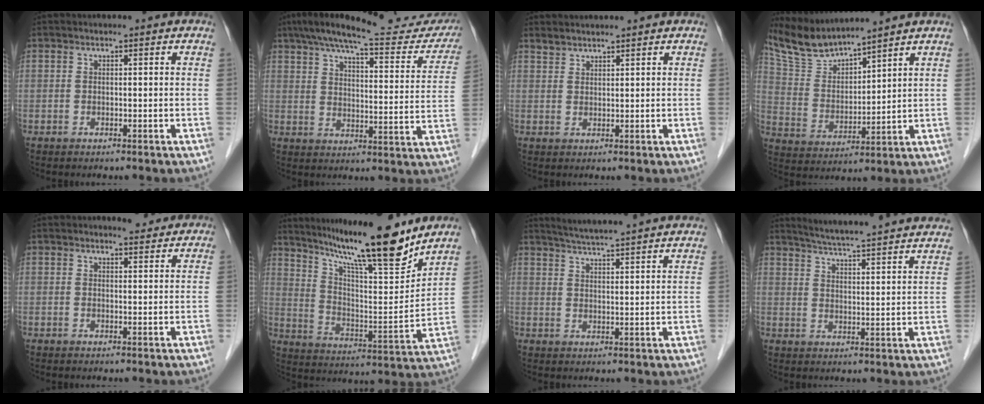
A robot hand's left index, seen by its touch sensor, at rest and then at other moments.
{"total": 24.4, "force": [21.4, 4.4, 10.8], "torque": [-0.163, -0.014, 0.272]}
{"total": 1.8, "force": [1.8, 0.1, 0.1], "torque": [-0.005, 0.010, 0.041]}
{"total": 9.8, "force": [9.5, -0.1, 2.4], "torque": [-0.071, 0.015, 0.203]}
{"total": 3.1, "force": [2.8, 0.8, 0.9], "torque": [-0.016, 0.002, 0.036]}
{"total": 19.6, "force": [16.3, 1.0, 10.8], "torque": [-0.174, -0.011, 0.262]}
{"total": 16.0, "force": [14.7, -0.4, 6.5], "torque": [-0.113, 0.005, 0.192]}
{"total": 24.9, "force": [23.1, 0.4, 9.1], "torque": [-0.143, -0.031, 0.289]}